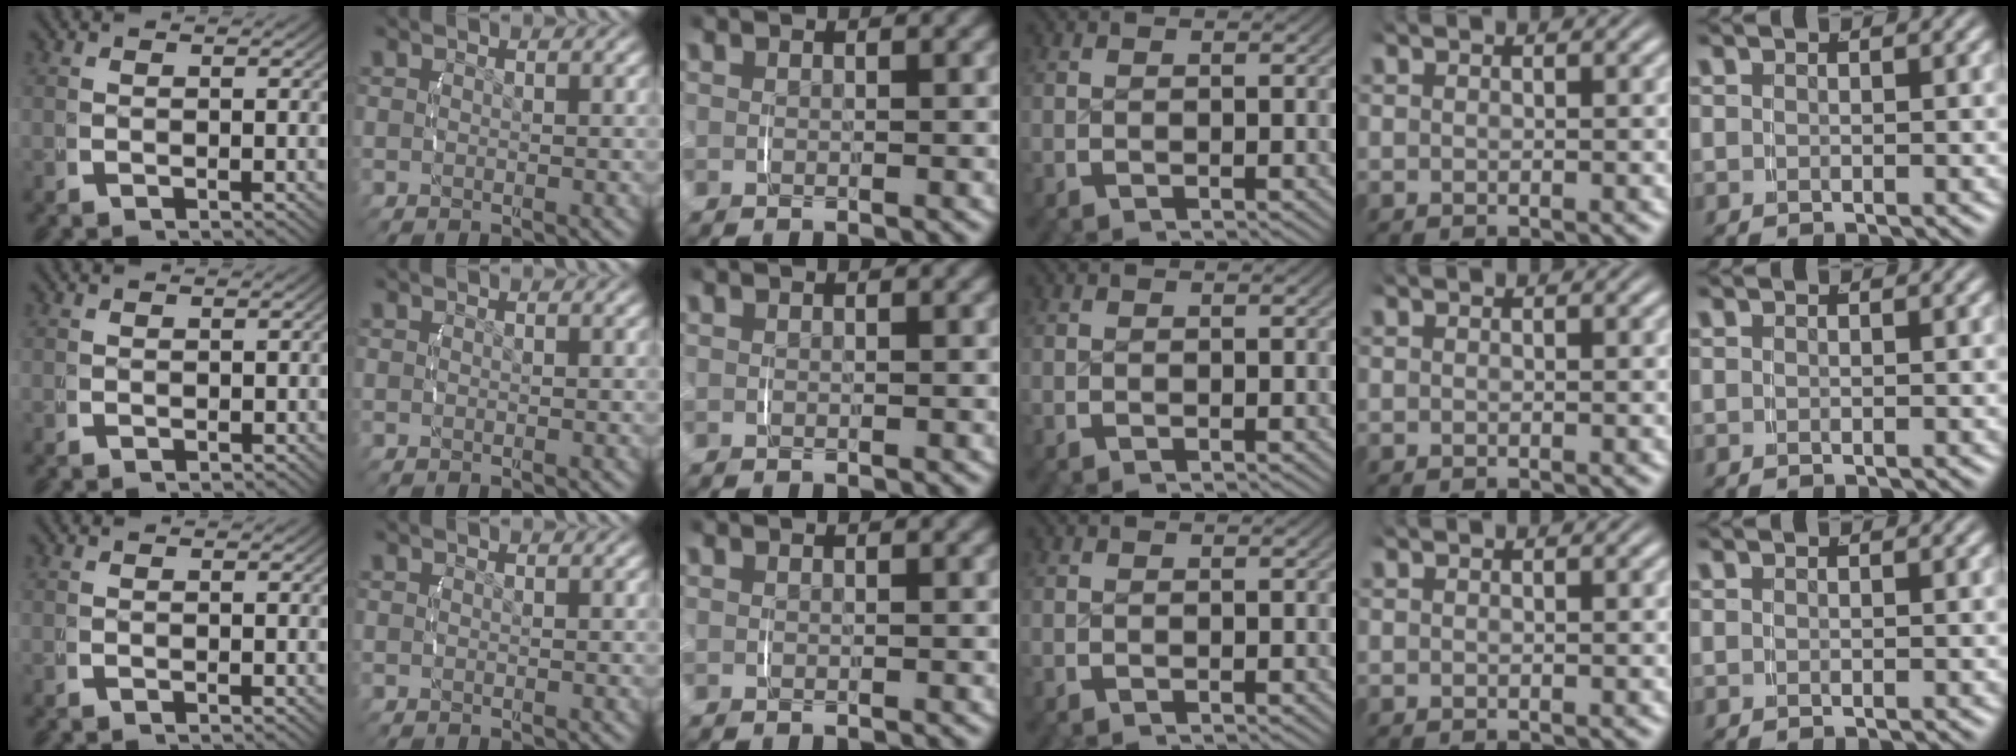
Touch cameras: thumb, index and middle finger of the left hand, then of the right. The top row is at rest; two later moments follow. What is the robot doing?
{"motion": "lift_and_place", "object": "string"}